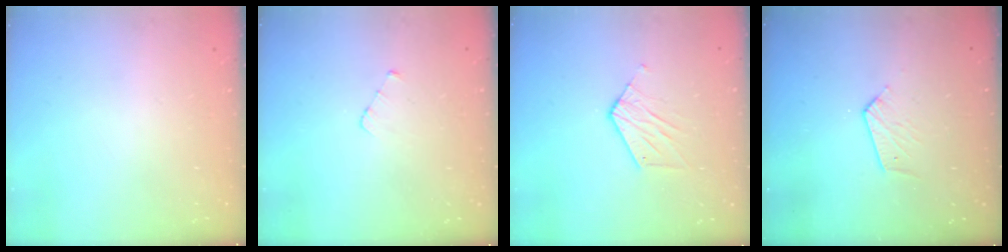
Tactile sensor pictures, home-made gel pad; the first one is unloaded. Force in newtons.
{"total": 2.7, "press": 2.7, "slide": 0.3}
{"total": 6.9, "press": 6.9, "slide": 0.4}
{"total": 3.7, "press": 3.7, "slide": 0.3}